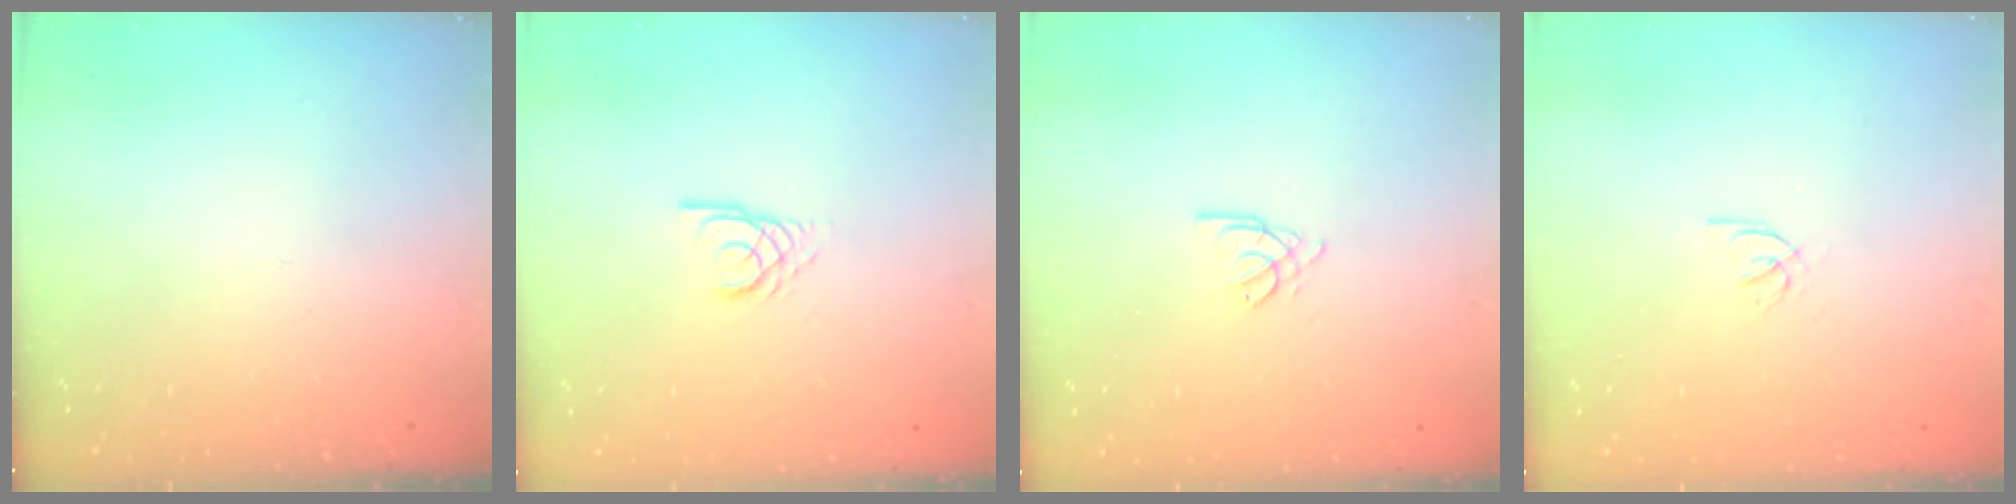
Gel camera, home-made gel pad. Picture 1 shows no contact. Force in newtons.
{"total": 2.9, "press": 2.9, "slide": 0.1}
{"total": 2.0, "press": 2.0, "slide": 0.4}
{"total": 2.2, "press": 2.2, "slide": 0.2}